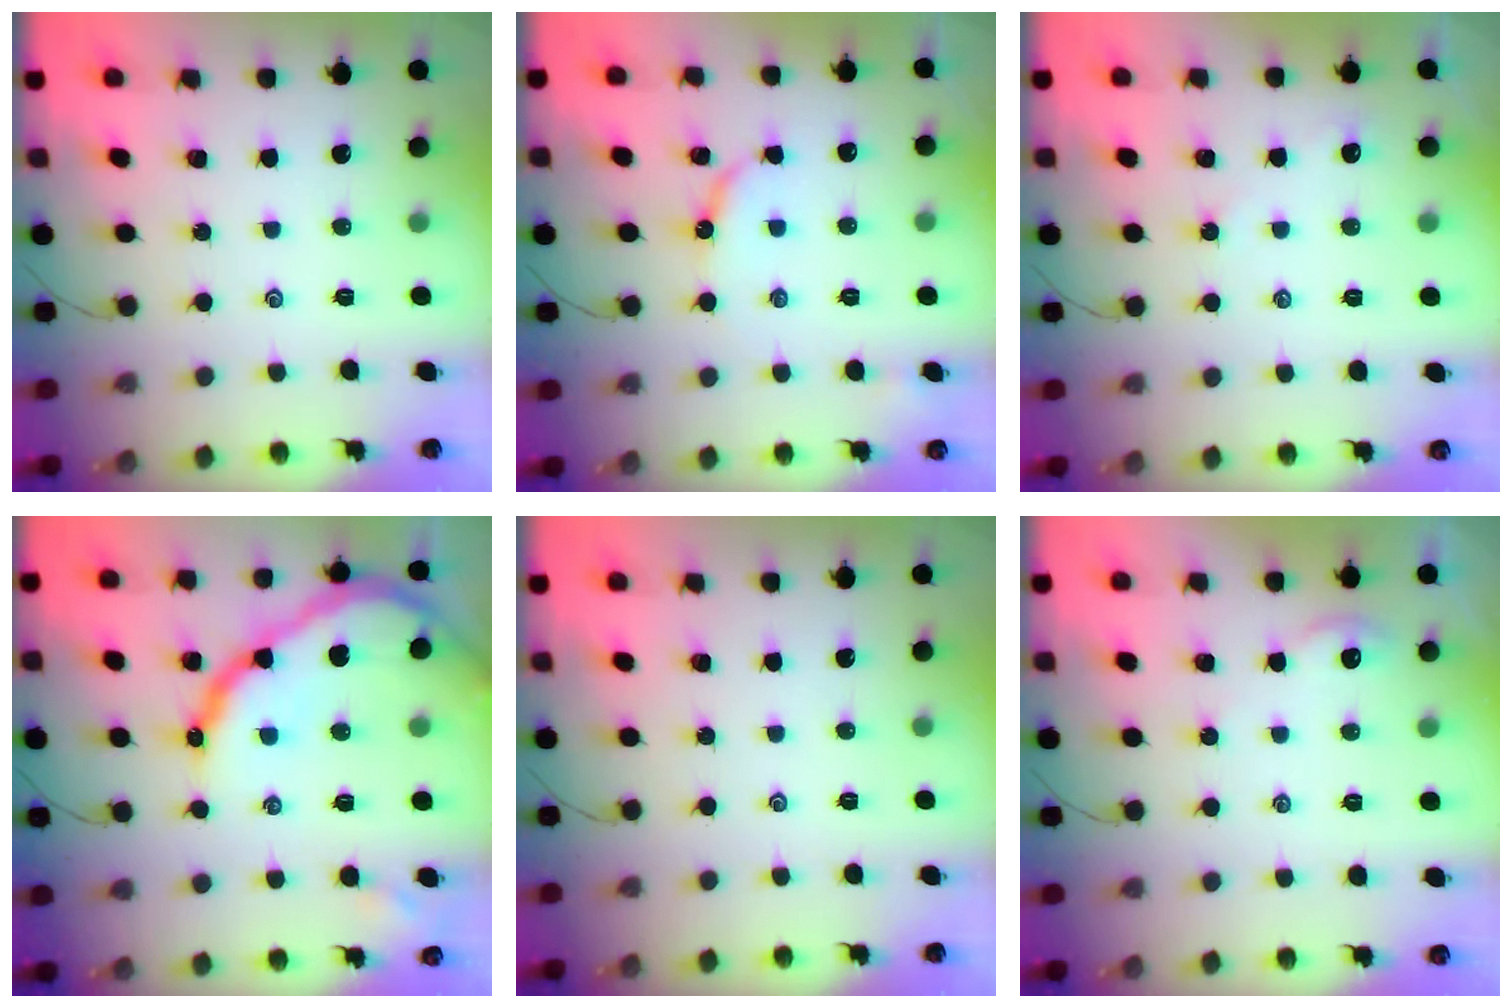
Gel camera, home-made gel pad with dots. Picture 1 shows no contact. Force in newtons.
{"total": 5.9, "press": 5.8, "slide": 0.6}
{"total": 3.0, "press": 2.9, "slide": 0.4}
{"total": 20.7, "press": 20.6, "slide": 1.7}
{"total": 0.0}
{"total": 2.2, "press": 2.2, "slide": 0.4}